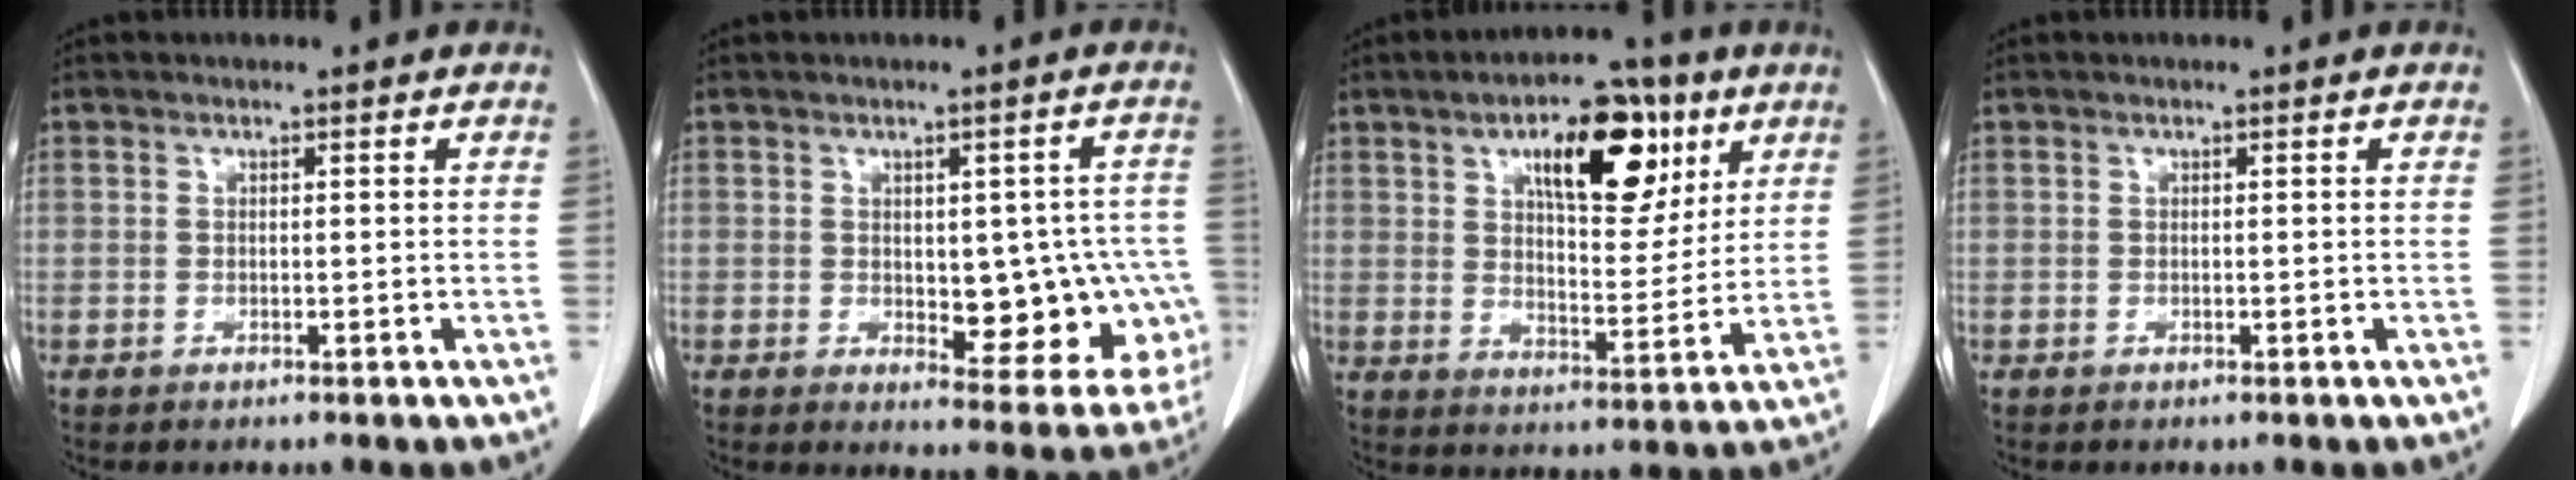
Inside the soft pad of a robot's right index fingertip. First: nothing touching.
{"total": 12.1, "force": [-1.4, 5.7, 10.6], "torque": [-0.111, 0.011, -0.001]}
{"total": 14.1, "force": [6.8, 5.6, 11.0], "torque": [-0.158, 0.014, 0.107]}
{"total": 0.0}